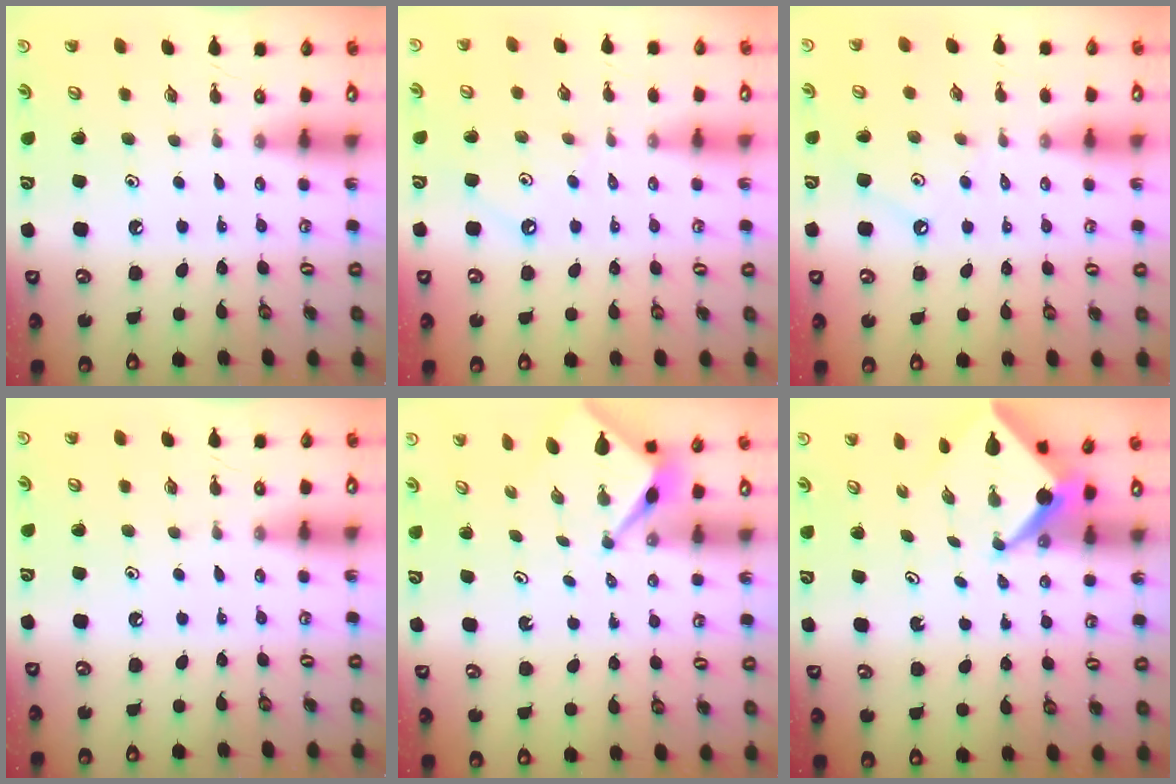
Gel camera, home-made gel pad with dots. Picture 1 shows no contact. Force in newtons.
{"total": 2.5, "press": 2.5, "slide": 0.5}
{"total": 1.6, "press": 1.6, "slide": 0.2}
{"total": 0.0}
{"total": 2.7, "press": 2.7, "slide": 0.2}
{"total": 5.4, "press": 5.4, "slide": 0.3}